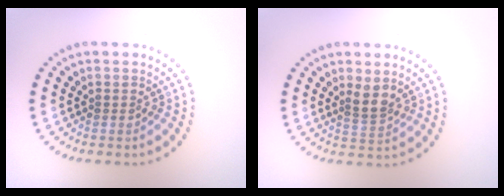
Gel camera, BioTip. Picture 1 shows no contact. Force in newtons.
{"total": 2.2, "press": 1.7, "slide": 1.4}